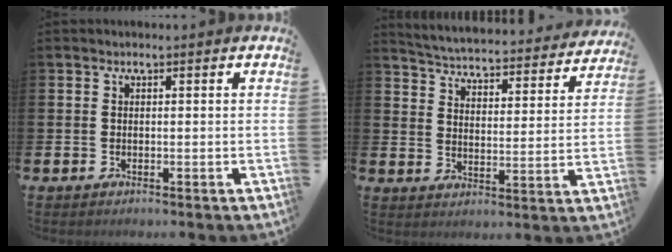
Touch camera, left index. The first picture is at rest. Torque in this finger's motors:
{"motor_torque": [0.69, -1.45, 0.42, 0.13]}